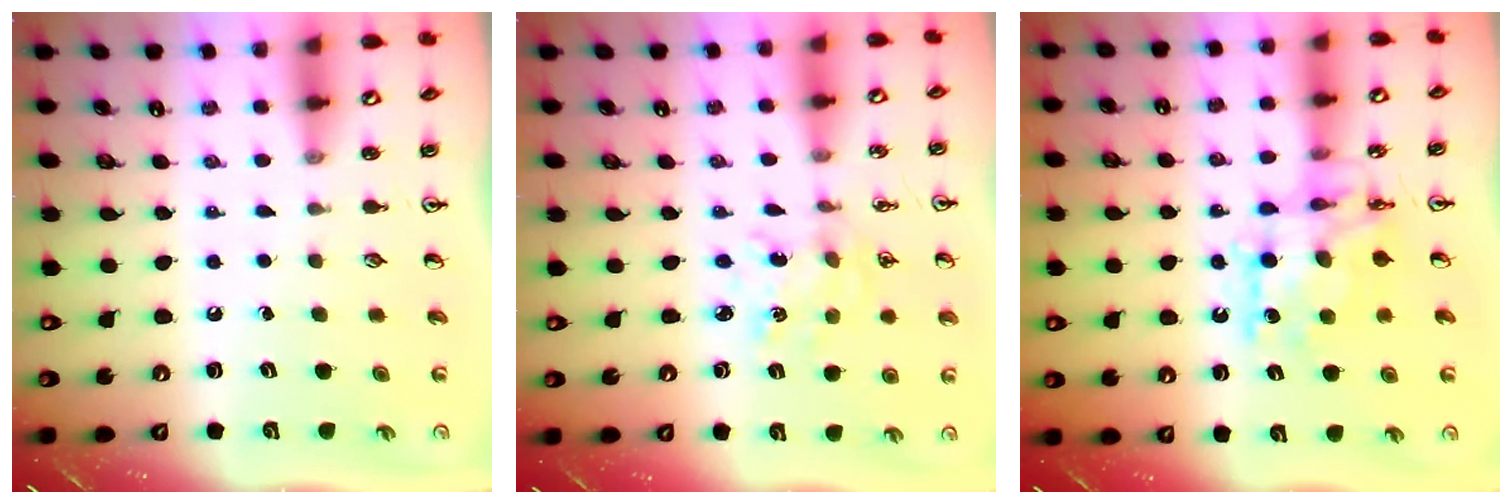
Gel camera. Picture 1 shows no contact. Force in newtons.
{"total": 2.8, "press": 2.8, "slide": 0.2}
{"total": 9.5, "press": 9.5, "slide": 0.9}